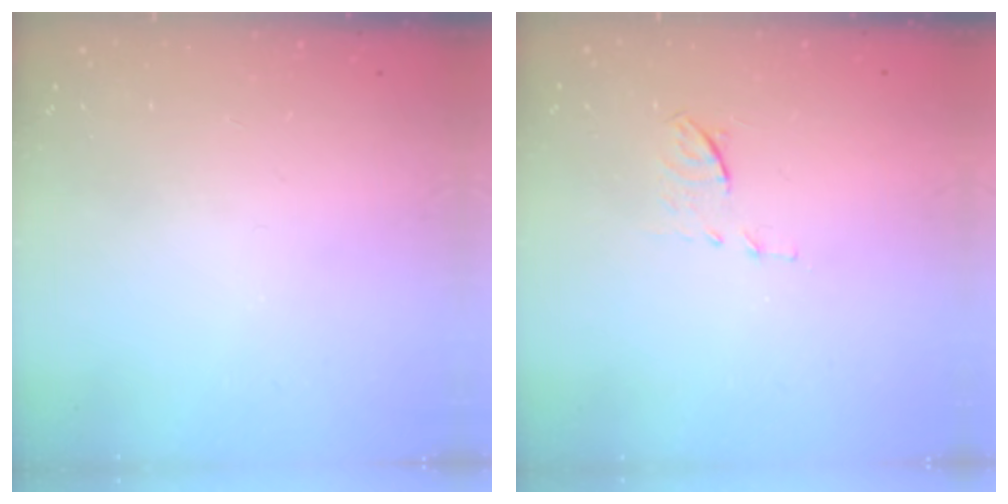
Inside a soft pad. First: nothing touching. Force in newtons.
{"total": 6.2, "press": 6.1, "slide": 1.0}